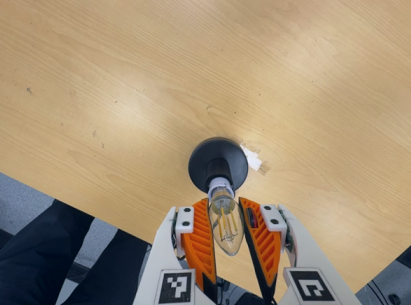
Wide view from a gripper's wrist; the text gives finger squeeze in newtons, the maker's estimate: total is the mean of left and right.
{"total": 10.4, "left": 9.4, "right": 11.4}